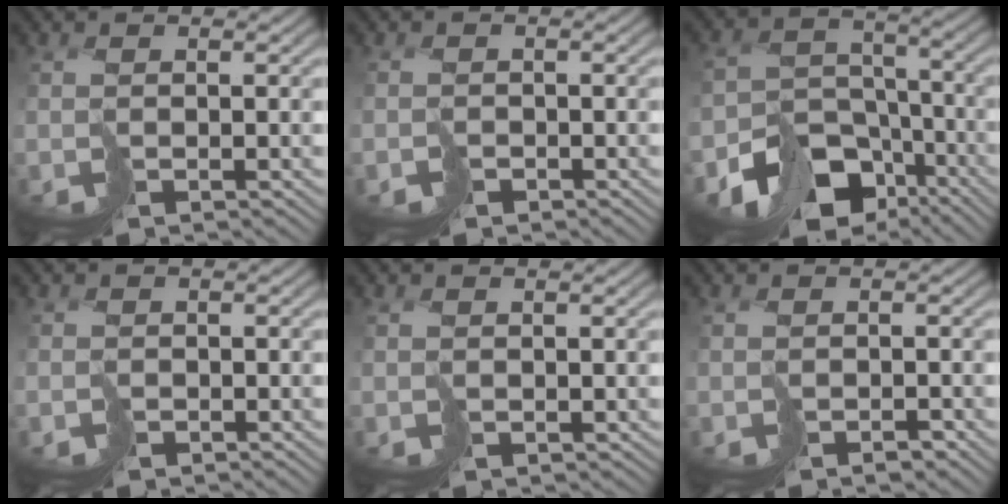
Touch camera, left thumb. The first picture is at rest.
{"total": 1.5, "force": [-1.0, 1.1, -0.3], "torque": [0.021, -0.001, -0.020]}
{"total": 13.1, "force": [-9.3, 7.9, 4.9], "torque": [-0.111, -0.031, -0.124]}
{"total": 0.9, "force": [-0.5, 0.7, -0.3], "torque": [0.017, 0.002, -0.009]}
{"total": 0.6, "force": [0.4, 0.4, 0.0], "torque": [-0.001, 0.001, 0.010]}
{"total": 1.4, "force": [-1.2, 0.7, 0.4], "torque": [0.002, -0.002, -0.019]}